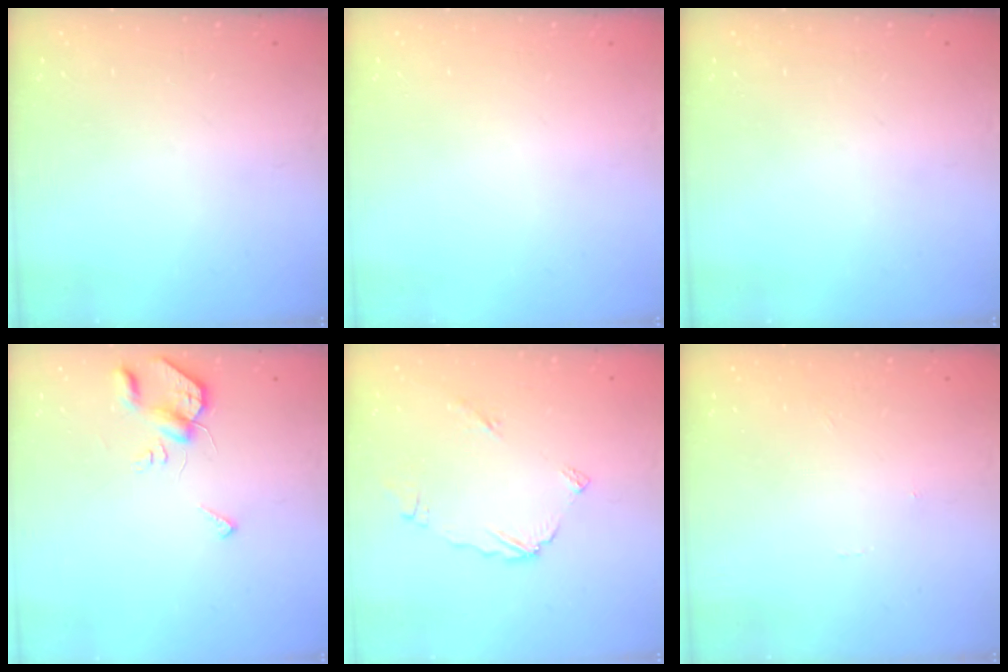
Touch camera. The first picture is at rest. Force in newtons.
{"total": 0.0}
{"total": 0.0}
{"total": 5.7, "press": 5.7, "slide": 0.6}
{"total": 5.6, "press": 5.6, "slide": 0.1}
{"total": 0.0}